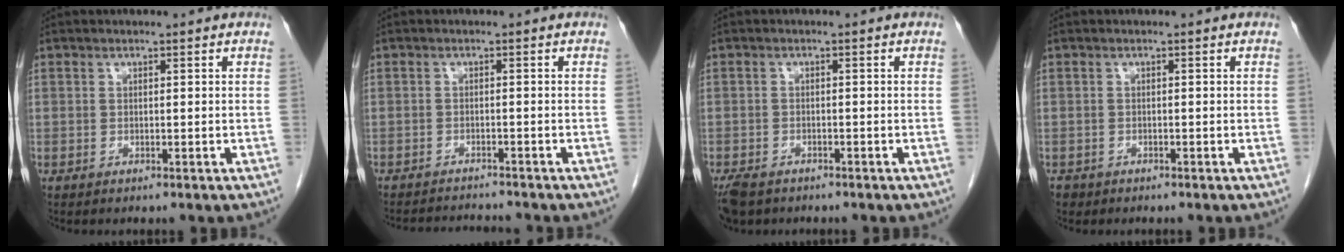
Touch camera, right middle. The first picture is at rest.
{"total": 5.2, "force": [-5.2, -0.2, 0.7], "torque": [-0.006, -0.007, -0.081]}
{"total": 5.0, "force": [-3.8, 2.5, 1.9], "torque": [-0.037, -0.006, -0.061]}
{"total": 1.4, "force": [-1.1, 0.9, 0.1], "torque": [-0.010, 0.000, -0.018]}